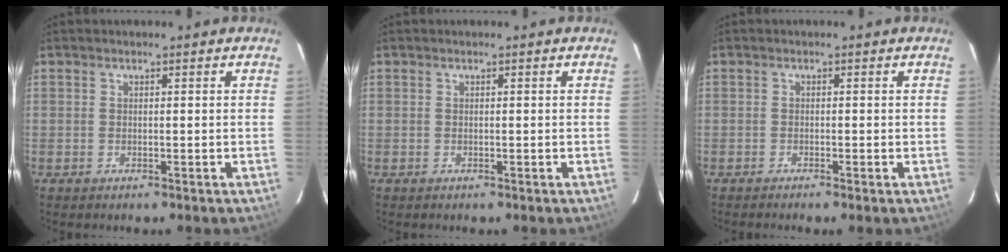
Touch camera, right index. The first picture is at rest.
{"total": 0.0}
{"total": 1.4, "force": [-0.7, 0.2, 1.2], "torque": [-0.026, -0.001, -0.013]}